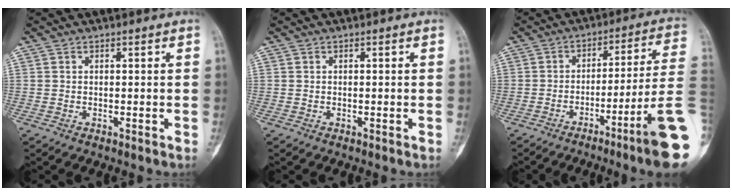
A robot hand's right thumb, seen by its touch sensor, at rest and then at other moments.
{"total": 0.0}
{"total": 16.0, "force": [-6.5, -0.5, 14.6], "torque": [-0.173, 0.033, -0.100]}